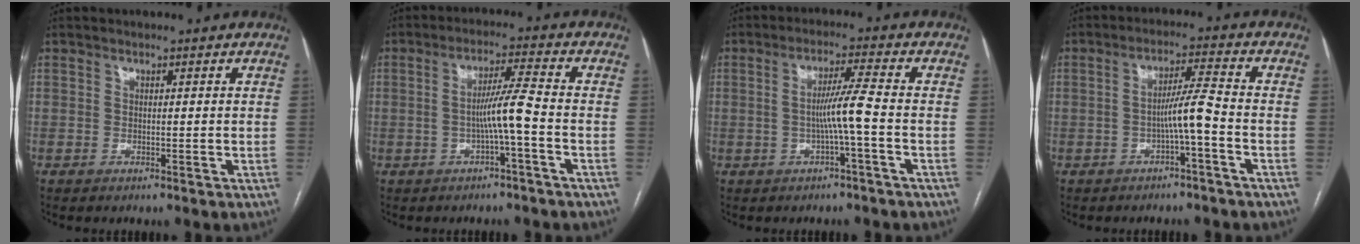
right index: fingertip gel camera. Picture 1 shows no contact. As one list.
[{"total": 5.6, "force": [-1.4, -0.6, 5.4], "torque": [-0.098, 0.011, -0.025]}, {"total": 5.3, "force": [-1.1, -0.9, 5.1], "torque": [-0.095, 0.007, -0.019]}, {"total": 5.0, "force": [-1.7, -0.4, 4.7], "torque": [-0.083, 0.012, -0.028]}]